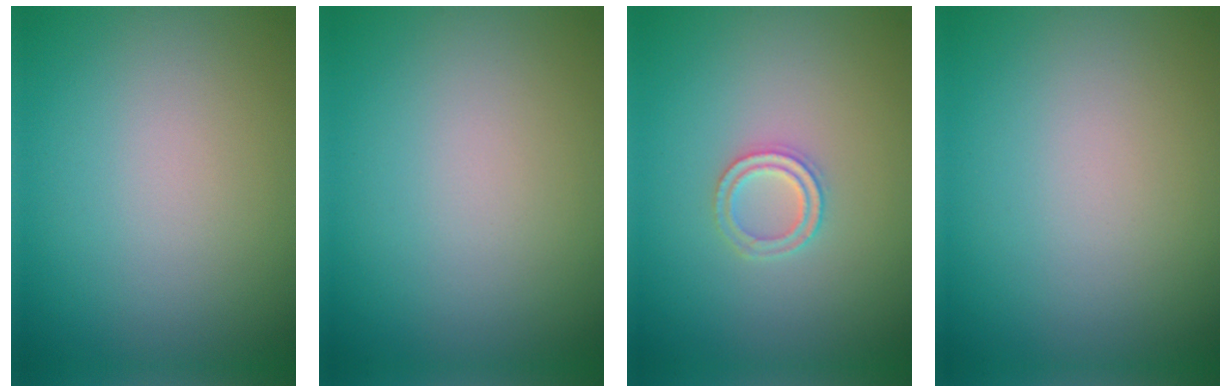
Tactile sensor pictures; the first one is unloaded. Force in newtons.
{"total": 0.0}
{"total": 2.0, "press": 1.9, "slide": 0.4}
{"total": 0.0}